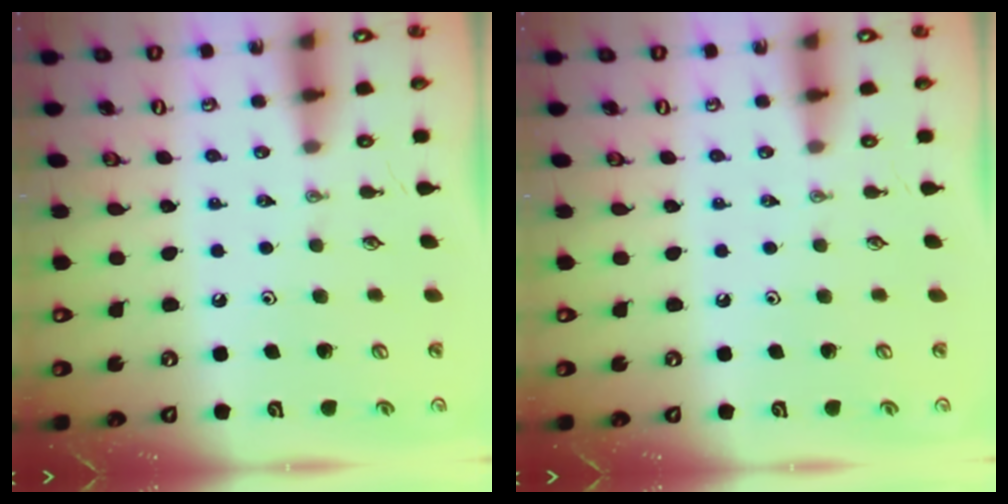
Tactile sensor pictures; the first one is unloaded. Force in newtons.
{"total": 0.0}